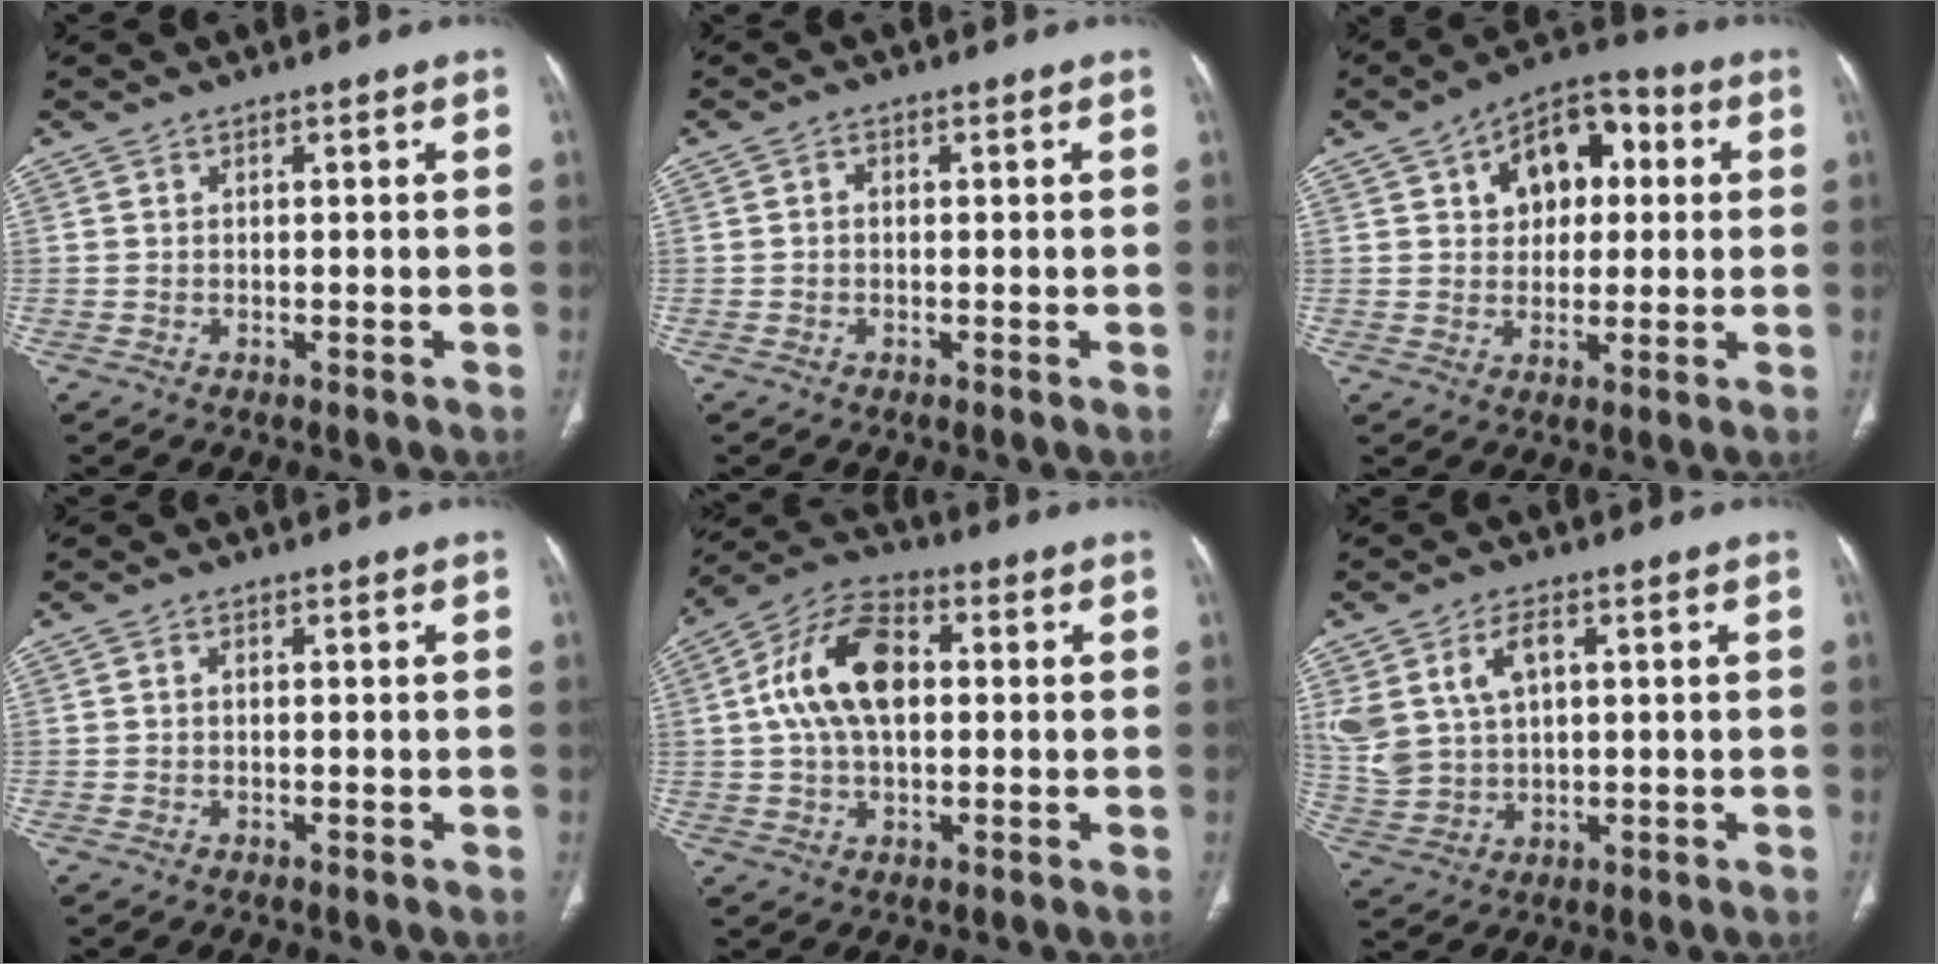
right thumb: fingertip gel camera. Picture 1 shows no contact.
{"total": 1.0, "force": [-0.1, 0.8, 0.6], "torque": [-0.007, 0.003, -0.005]}
{"total": 12.4, "force": [3.4, 8.3, 8.6], "torque": [-0.085, 0.016, 0.044]}
{"total": 0.5, "force": [0.0, 0.4, 0.4], "torque": [-0.007, 0.001, -0.003]}
{"total": 14.0, "force": [1.8, 8.3, 11.1], "torque": [-0.203, 0.025, 0.025]}
{"total": 10.6, "force": [3.0, 7.0, 7.4], "torque": [-0.150, 0.001, 0.072]}